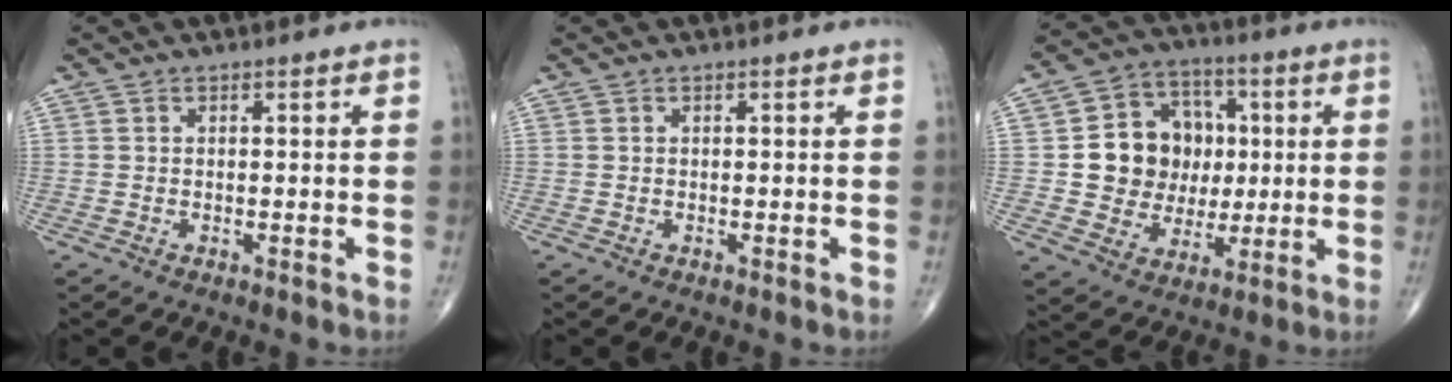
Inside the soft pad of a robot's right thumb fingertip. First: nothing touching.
{"total": 0.0}
{"total": 14.4, "force": [1.2, 12.5, 7.0], "torque": [-0.061, 0.017, 0.029]}